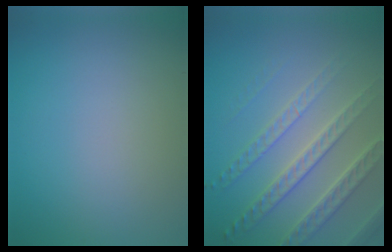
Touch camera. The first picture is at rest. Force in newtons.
{"total": 6.1, "press": 4.6, "slide": 4.0}